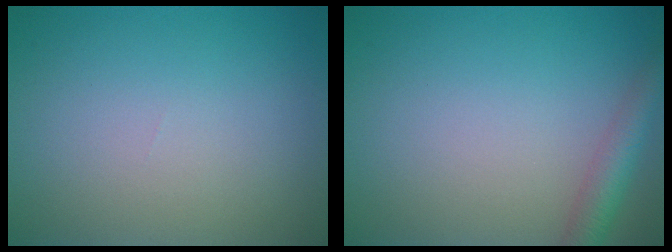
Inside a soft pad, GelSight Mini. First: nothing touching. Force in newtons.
{"total": 3.0, "press": 3.0, "slide": 0.1}